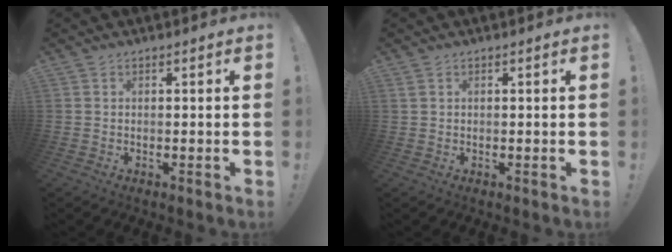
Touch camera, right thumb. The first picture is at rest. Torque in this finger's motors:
{"motor_torque": [-0.09, 0.20, 0.03, 0.19, 0.00]}